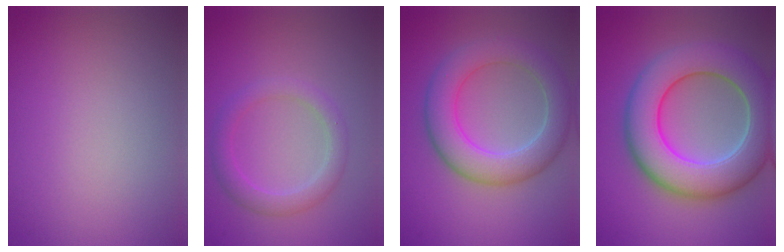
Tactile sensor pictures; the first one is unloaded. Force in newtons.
{"total": 2.6, "press": 2.6, "slide": 0.1}
{"total": 6.2, "press": 6.2, "slide": 0.3}
{"total": 10.2, "press": 10.2, "slide": 0.7}